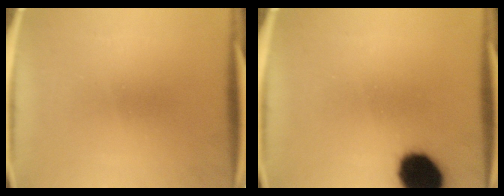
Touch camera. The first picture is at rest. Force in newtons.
{"total": 14.0}